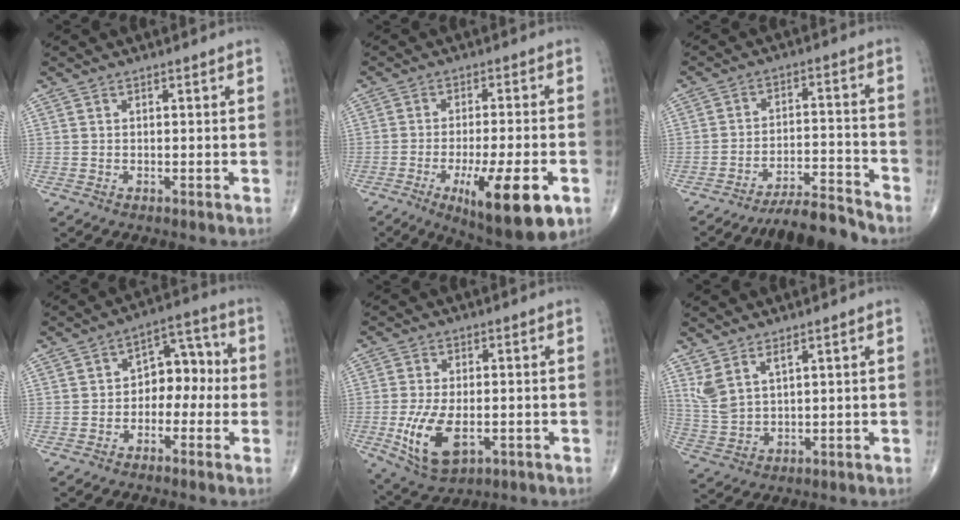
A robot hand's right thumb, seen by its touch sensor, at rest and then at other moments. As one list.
[{"total": 15.2, "force": [-5.9, 3.8, 13.4], "torque": [-0.197, -0.001, -0.079]}, {"total": 7.7, "force": [-7.6, 0.4, 1.6], "torque": [-0.027, 0.075, -0.127]}, {"total": 8.3, "force": [-1.1, 5.7, 5.9], "torque": [-0.049, 0.040, -0.032]}, {"total": 10.7, "force": [-2.6, 5.6, 8.8], "torque": [-0.169, -0.009, -0.033]}, {"total": 5.6, "force": [3.4, 2.0, 4.0], "torque": [-0.087, -0.019, 0.080]}]